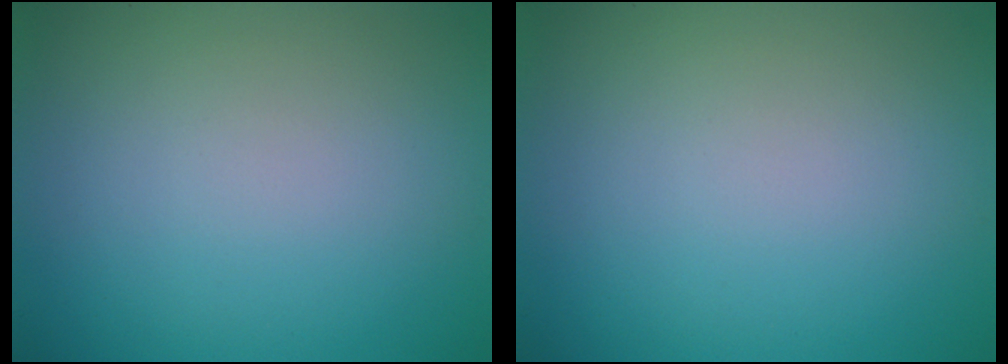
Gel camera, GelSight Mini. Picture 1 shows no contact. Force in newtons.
{"total": 0.0}